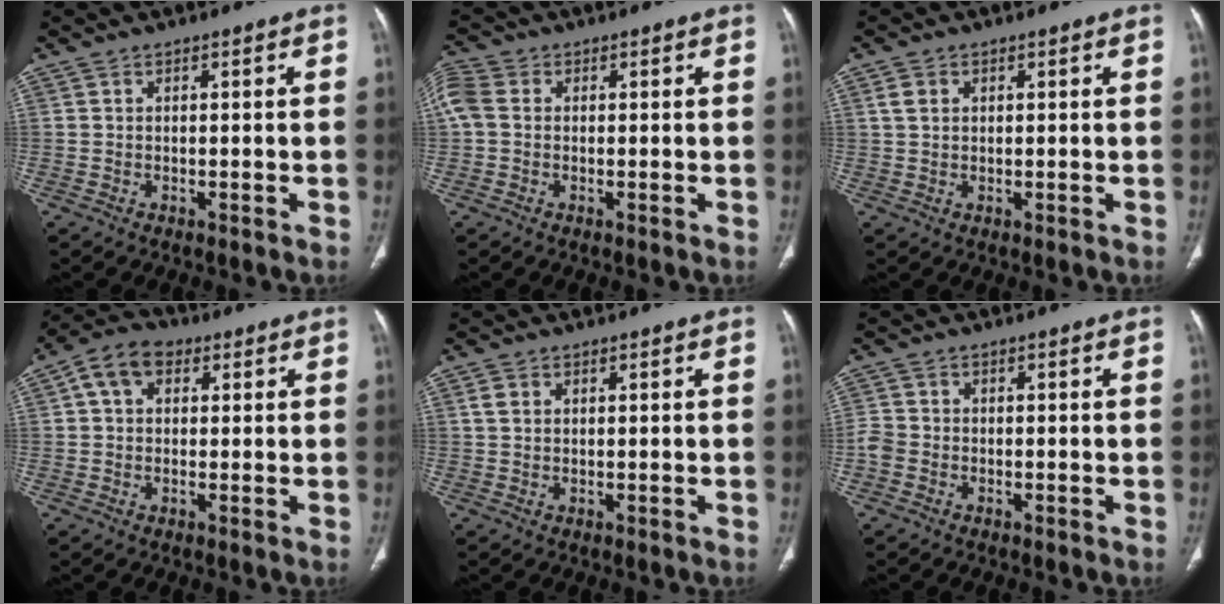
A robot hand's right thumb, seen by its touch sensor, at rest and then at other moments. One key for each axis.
{"total": 5.4, "fx": 0.2, "fy": 4.5, "fz": 3.1, "tx": -0.077, "ty": 0.016, "tz": -0.002}
{"total": 2.3, "fx": 0.8, "fy": 1.8, "fz": 1.2, "tx": -0.019, "ty": 0.005, "tz": 0.017}
{"total": 7.3, "fx": 2.1, "fy": 5.2, "fz": 4.6, "tx": -0.076, "ty": 0.018, "tz": 0.029}
{"total": 1.8, "fx": 0.6, "fy": 1.5, "fz": 1.0, "tx": -0.015, "ty": 0.004, "tz": 0.013}
{"total": 2.7, "fx": -1.1, "fy": 2.2, "fz": 1.0, "tx": -0.015, "ty": 0.007, "tz": -0.031}